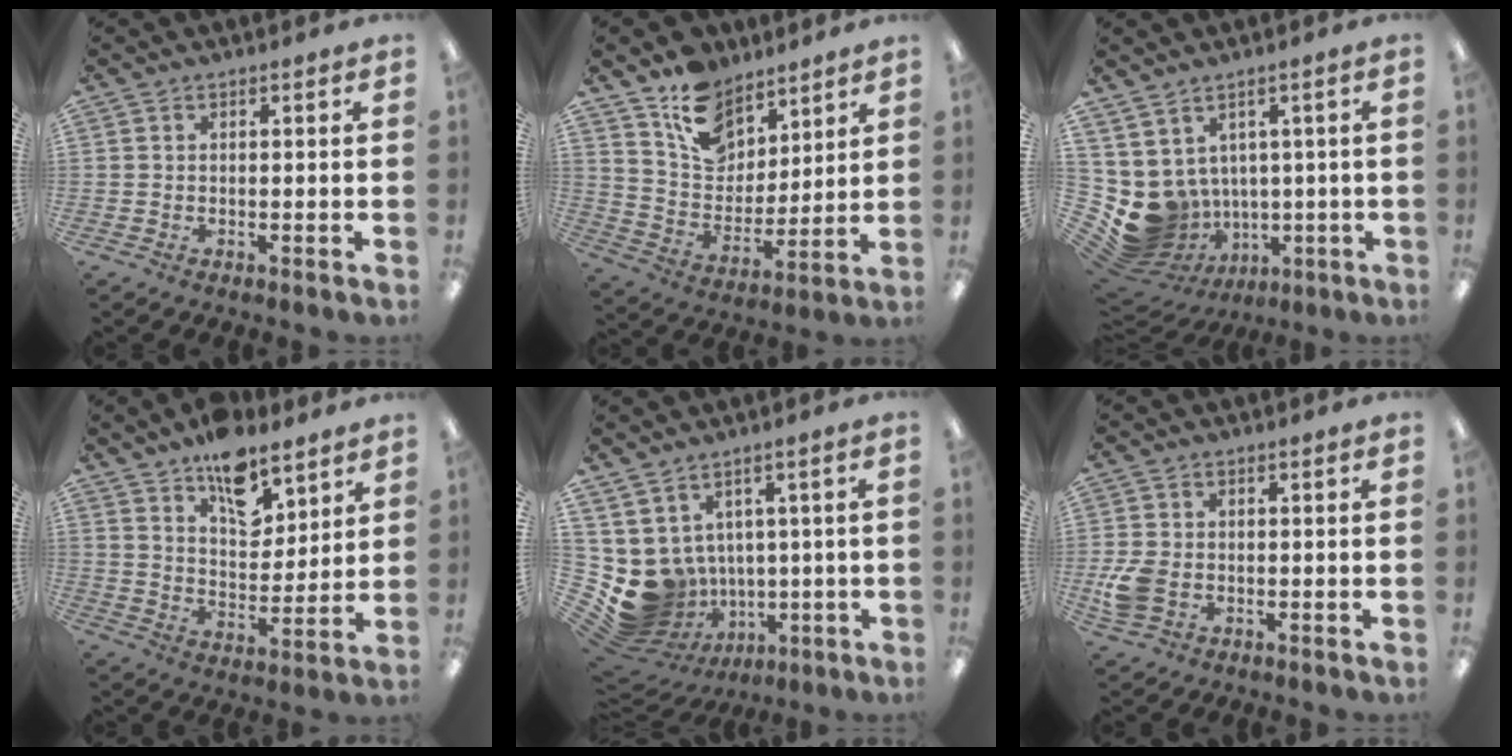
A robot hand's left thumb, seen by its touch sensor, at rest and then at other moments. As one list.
[{"total": 13.7, "force": [9.5, 8.7, 4.7], "torque": [-0.086, -0.059, 0.184]}, {"total": 7.9, "force": [0.4, 7.7, 1.8], "torque": [-0.087, -0.031, 0.026]}, {"total": 12.5, "force": [8.8, 6.3, 6.2], "torque": [-0.075, -0.054, 0.155]}, {"total": 9.2, "force": [0.0, 8.8, 2.7], "torque": [-0.098, -0.029, 0.019]}, {"total": 6.2, "force": [-1.7, 4.6, 3.9], "torque": [-0.078, 0.000, -0.031]}]